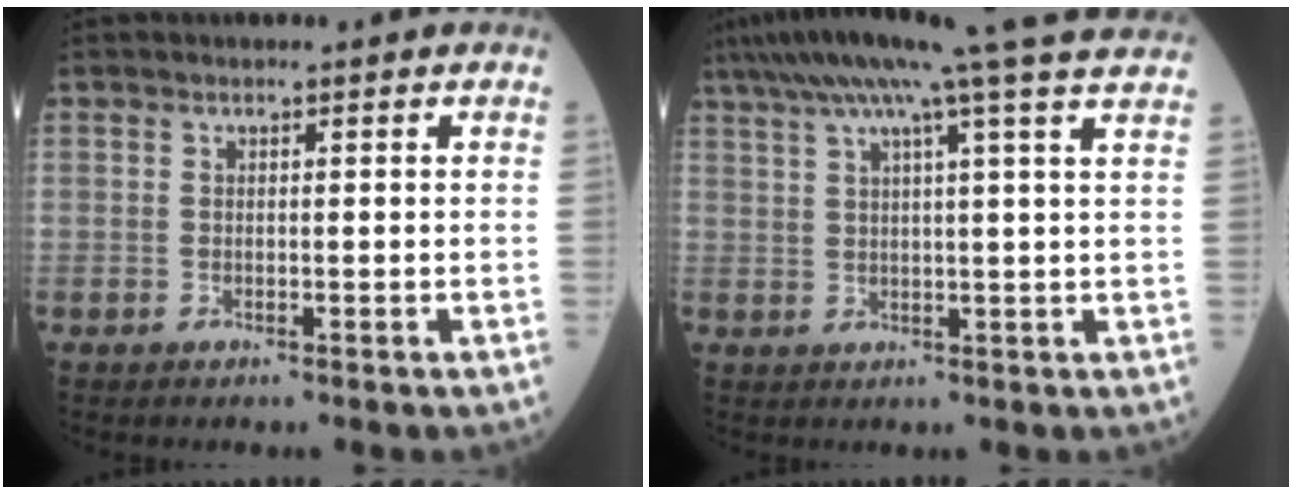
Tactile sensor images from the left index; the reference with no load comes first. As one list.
[{"total": 17.7, "force": [14.4, -2.3, 10.1], "torque": [-0.172, 0.016, 0.188]}]